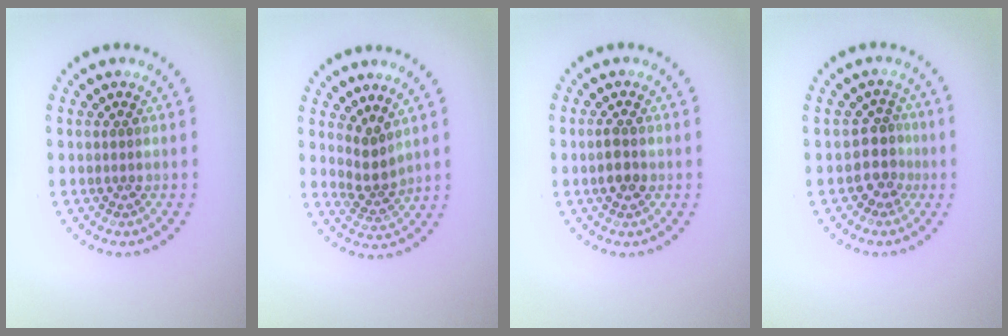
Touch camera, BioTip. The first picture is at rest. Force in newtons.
{"total": 2.3, "press": 1.6, "slide": 1.7}
{"total": 1.7, "press": 1.7, "slide": 0.2}
{"total": 2.5, "press": 1.9, "slide": 1.6}